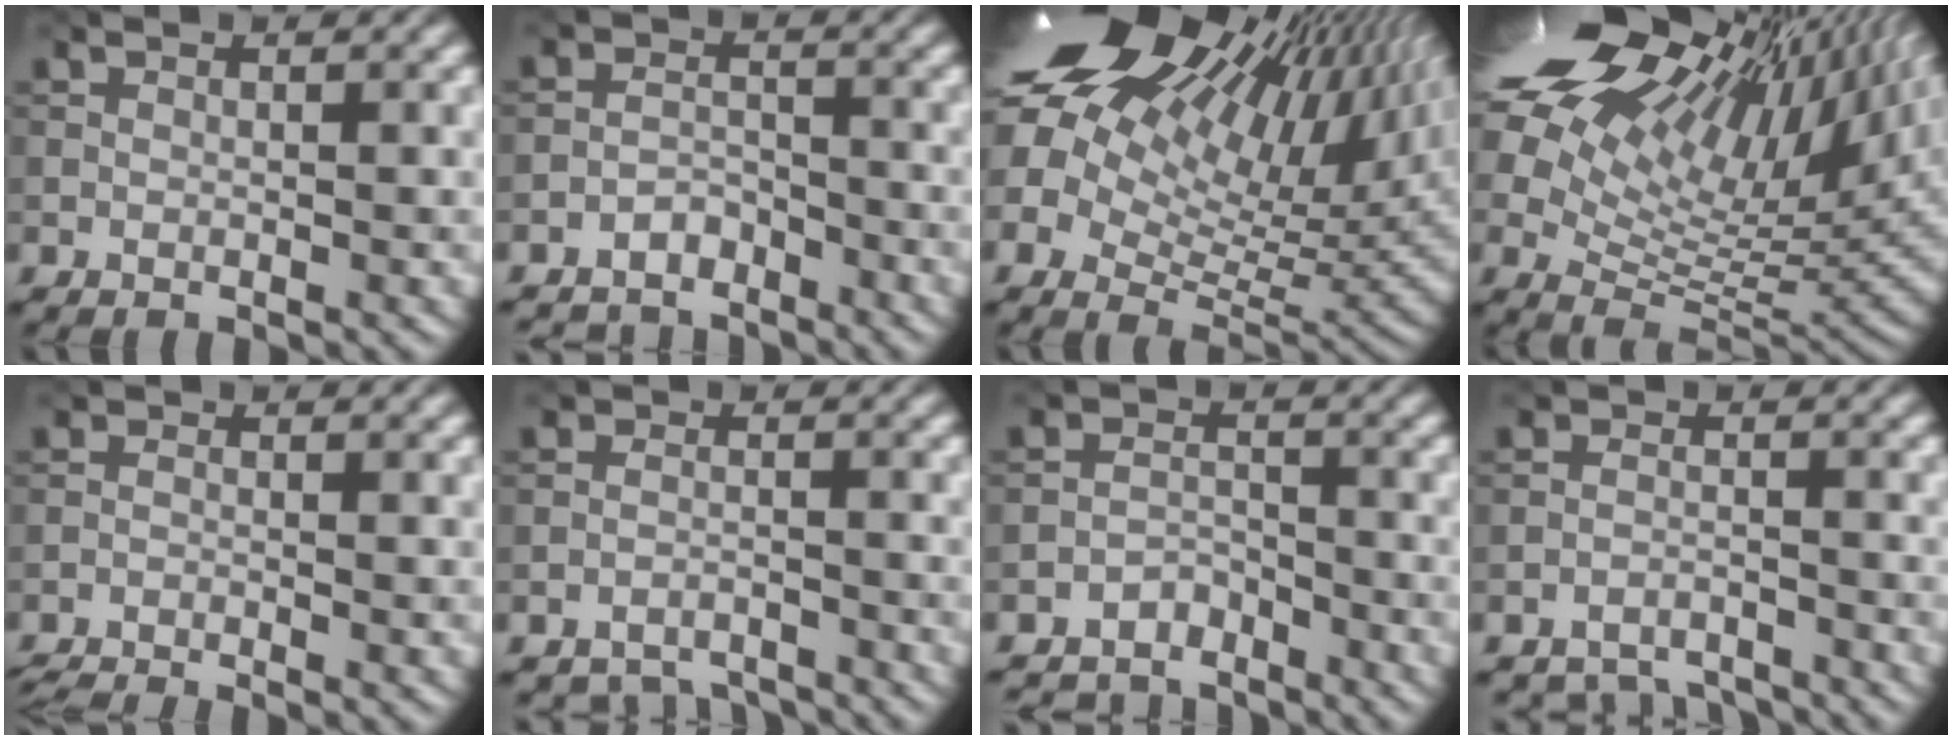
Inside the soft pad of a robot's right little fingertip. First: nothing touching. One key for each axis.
{"total": 3.0, "fx": -2.7, "fy": 1.3, "fz": 0.2, "tx": 0.006, "ty": 0.004, "tz": -0.057}
{"total": 21.9, "fx": 9.8, "fy": 12.5, "fz": 15.1, "tx": -0.291, "ty": 0.048, "tz": 0.177}
{"total": 21.5, "fx": 10.7, "fy": 10.1, "fz": 15.6, "tx": -0.282, "ty": 0.057, "tz": 0.183}
{"total": 2.3, "fx": -2.1, "fy": 0.1, "fz": 0.8, "tx": -0.024, "ty": -0.007, "tz": -0.048}
{"total": 3.9, "fx": -3.8, "fy": 1.0, "fz": 0.3, "tx": -0.001, "ty": -0.004, "tz": -0.066}
{"total": 3.6, "fx": -3.3, "fy": 1.3, "fz": 0.2, "tx": 0.008, "ty": 0.001, "tz": -0.065}
{"total": 4.4, "fx": -4.2, "fy": 1.1, "fz": 0.5, "tx": -0.004, "ty": -0.005, "tz": -0.073}